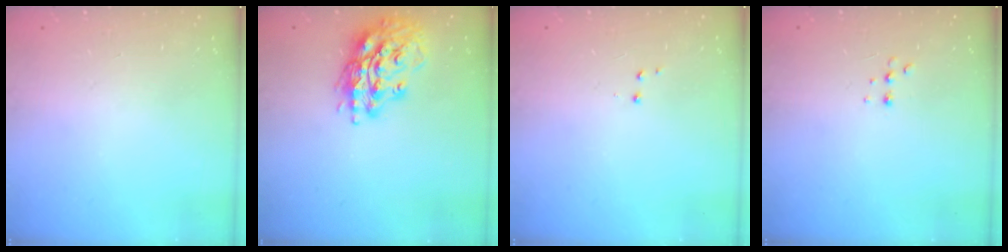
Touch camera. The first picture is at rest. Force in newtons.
{"total": 16.7, "press": 16.5, "slide": 2.3}
{"total": 2.8, "press": 2.7, "slide": 0.5}
{"total": 3.4, "press": 3.3, "slide": 0.8}